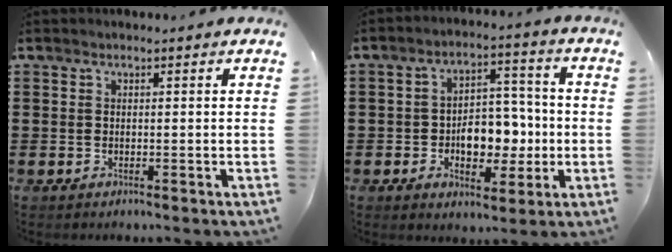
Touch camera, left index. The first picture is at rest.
{"total": 7.4, "force": [-1.4, 5.0, 5.2], "torque": [-0.075, 0.007, -0.028]}